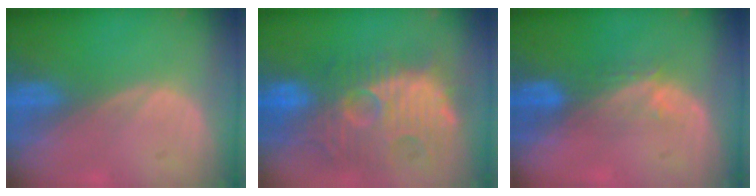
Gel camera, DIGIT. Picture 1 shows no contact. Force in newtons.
{"total": 12.8, "press": 12.2, "slide": 3.9}
{"total": 3.8, "press": 3.4, "slide": 1.6}